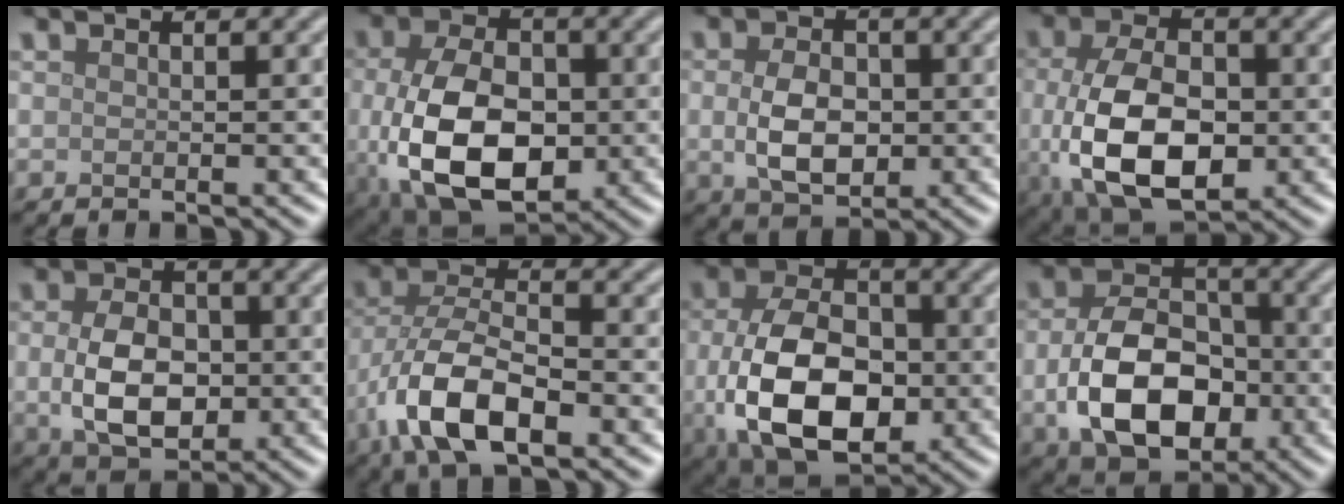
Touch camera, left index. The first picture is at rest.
{"total": 12.1, "force": [-1.9, 7.6, 9.2], "torque": [-0.205, -0.031, -0.024]}
{"total": 4.7, "force": [-0.3, 3.2, 3.5], "torque": [-0.070, -0.004, -0.003]}
{"total": 11.0, "force": [-1.4, 6.7, 8.5], "torque": [-0.186, -0.023, -0.017]}
{"total": 6.1, "force": [-0.4, 4.1, 4.5], "torque": [-0.092, -0.007, -0.006]}
{"total": 9.0, "force": [-3.6, 4.4, 6.9], "torque": [-0.147, -0.003, -0.078]}
{"total": 12.1, "force": [-1.8, 7.9, 9.1], "torque": [-0.191, -0.029, -0.026]}
{"total": 10.2, "force": [-2.1, 6.9, 7.2], "torque": [-0.142, -0.013, -0.031]}